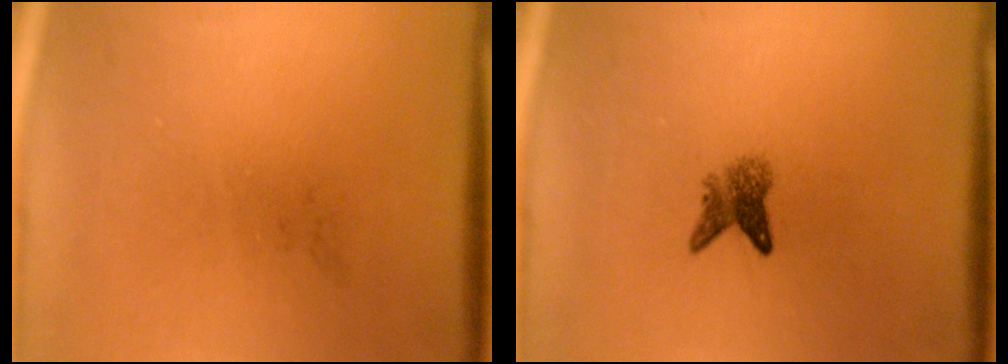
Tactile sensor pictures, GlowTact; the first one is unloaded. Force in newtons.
{"total": 2.6}